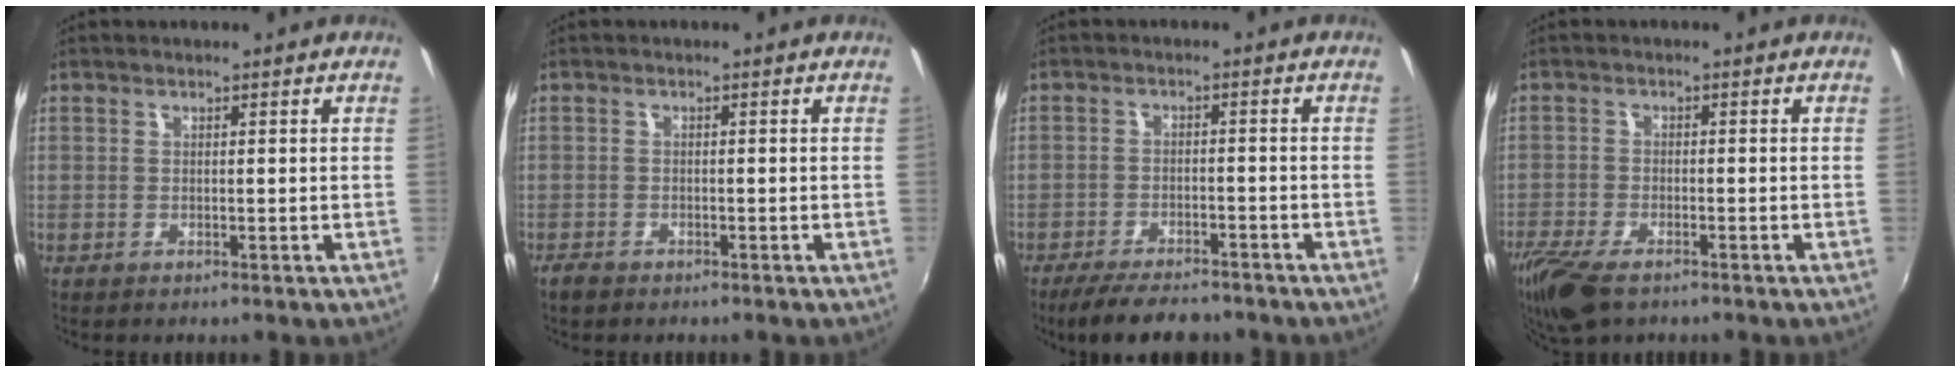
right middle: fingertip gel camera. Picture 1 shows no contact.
{"total": 2.0, "force": [-1.6, 0.9, 0.7], "torque": [-0.022, -0.004, -0.030]}
{"total": 9.7, "force": [-8.1, 2.9, 4.5], "torque": [-0.103, -0.013, -0.127]}
{"total": 8.9, "force": [-6.5, 3.2, 5.2], "torque": [-0.134, -0.032, -0.124]}